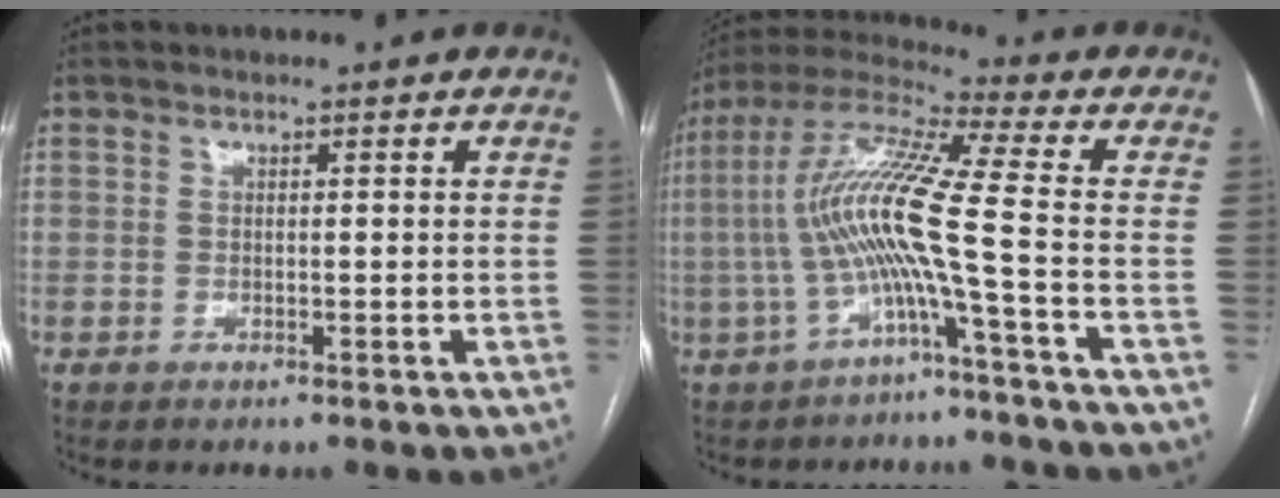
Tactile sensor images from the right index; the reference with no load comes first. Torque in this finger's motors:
{"motor_torque": [1.92, -0.17, 1.05, 0.21]}